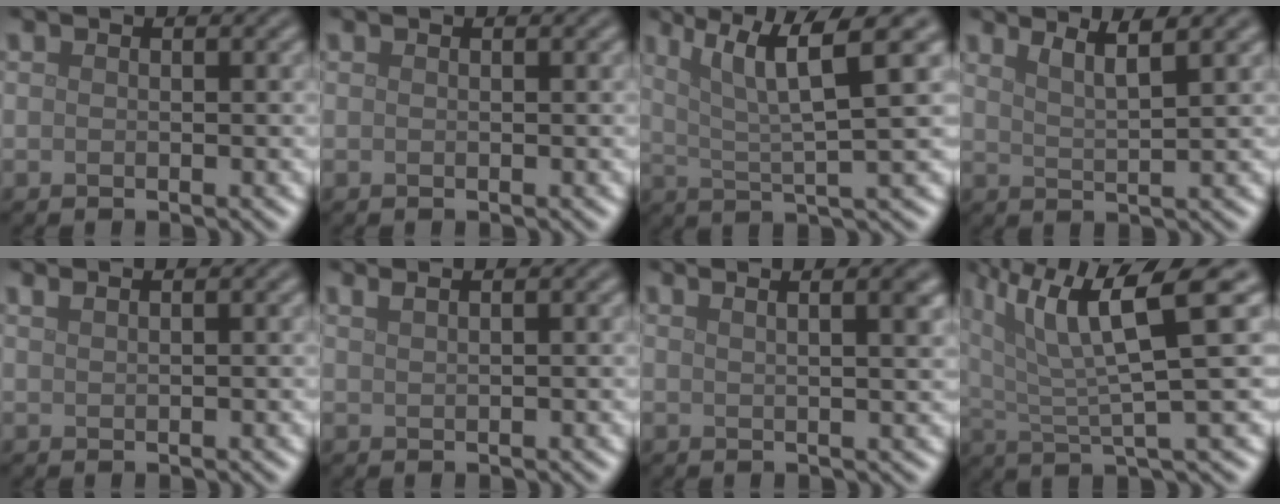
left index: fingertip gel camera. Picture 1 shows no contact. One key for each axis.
{"total": 0.0}
{"total": 7.0, "fx": 3.2, "fy": 1.2, "fz": 6.1, "tx": -0.105, "ty": 0.012, "tz": 0.058}
{"total": 3.3, "fx": 2.3, "fy": 0.6, "fz": 2.2, "tx": -0.025, "ty": 0.008, "tz": 0.034}
{"total": 1.9, "fx": 1.4, "fy": 0.8, "fz": 1.0, "tx": -0.004, "ty": 0.001, "tz": 0.005}
{"total": 2.6, "fx": 1.8, "fy": 1.1, "fz": 1.5, "tx": -0.006, "ty": 0.008, "tz": 0.002}
{"total": 7.9, "fx": 4.3, "fy": 3.5, "fz": 5.7, "tx": -0.026, "ty": 0.060, "tz": 0.015}
{"total": 9.2, "fx": 4.4, "fy": 2.0, "fz": 7.8, "tx": -0.135, "ty": 0.015, "tz": 0.082}